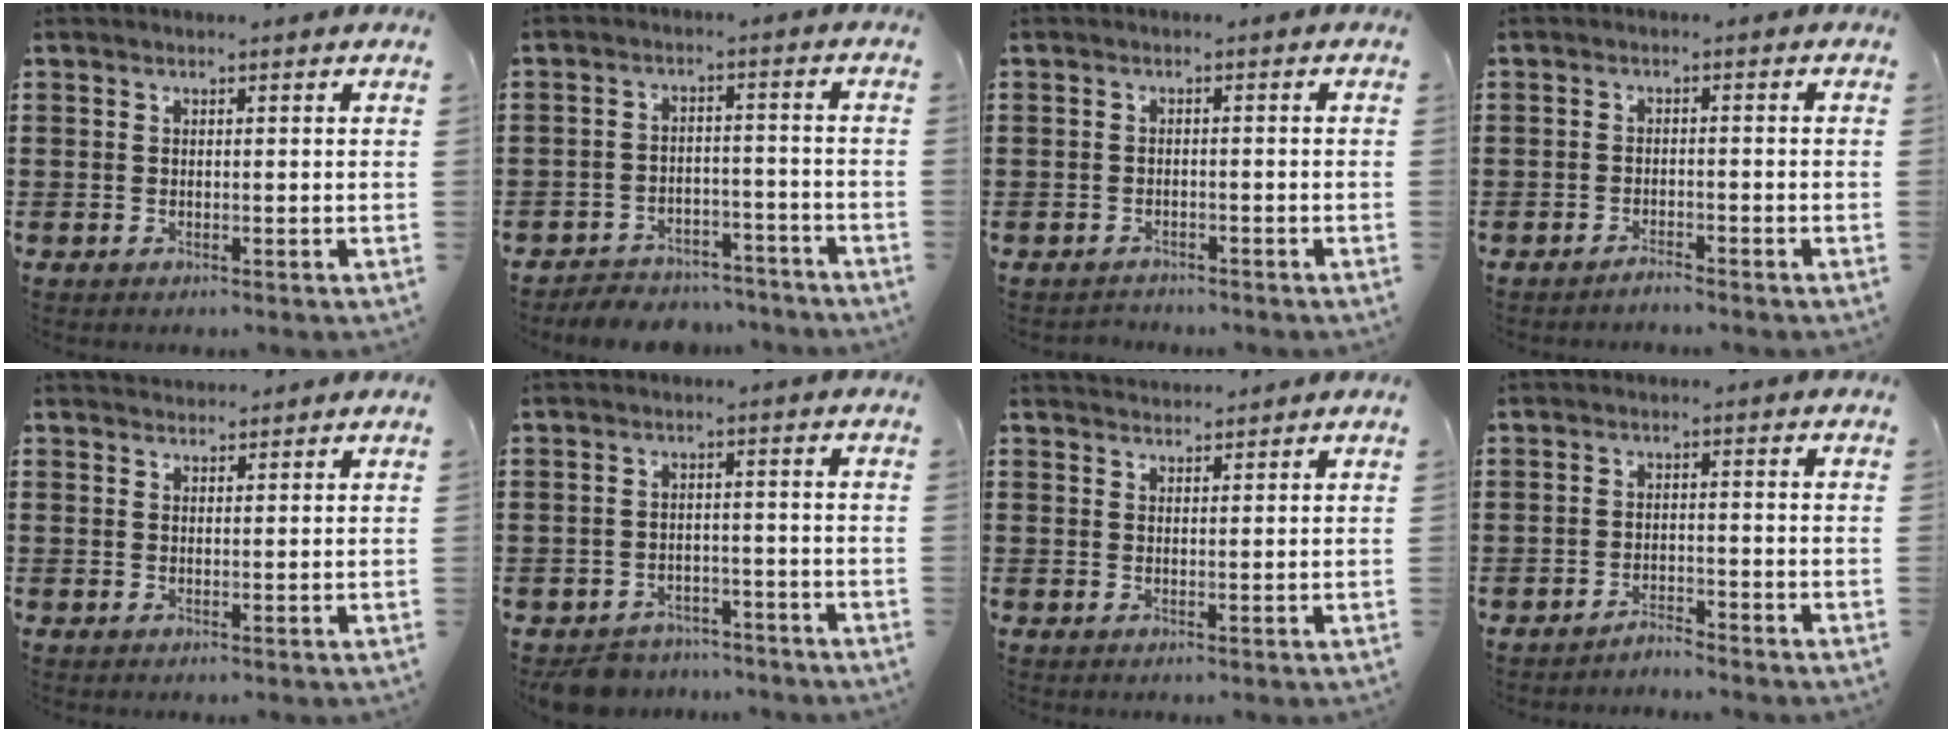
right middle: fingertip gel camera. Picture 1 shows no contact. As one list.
[{"total": 4.7, "force": [-4.6, 0.8, 0.0], "torque": [-0.002, 0.009, -0.096]}, {"total": 1.4, "force": [-1.4, 0.3, -0.2], "torque": [-0.002, 0.000, -0.031]}, {"total": 1.5, "force": [-1.4, -0.2, 0.3], "torque": [-0.009, -0.001, -0.027]}, {"total": 1.8, "force": [1.7, 0.4, -0.2], "torque": [0.000, 0.005, 0.034]}, {"total": 4.3, "force": [-4.2, 1.0, 0.2], "torque": [-0.014, 0.005, -0.087]}, {"total": 1.9, "force": [1.8, 0.2, -0.2], "torque": [-0.001, 0.005, 0.036]}, {"total": 2.3, "force": [-2.3, -0.2, 0.1], "torque": [-0.009, 0.000, -0.047]}]